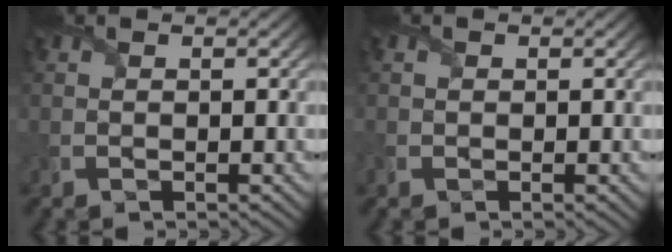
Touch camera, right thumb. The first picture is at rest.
{"total": 0.6, "force": [-0.3, 0.5, 0.1], "torque": [-0.003, -0.003, -0.006]}